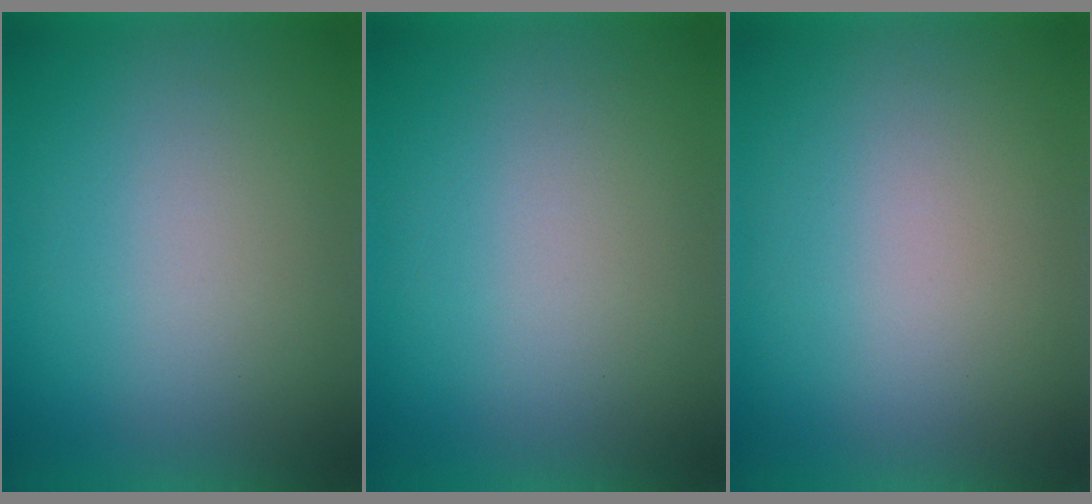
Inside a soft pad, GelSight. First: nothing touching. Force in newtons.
{"total": 0.0}
{"total": 0.0}